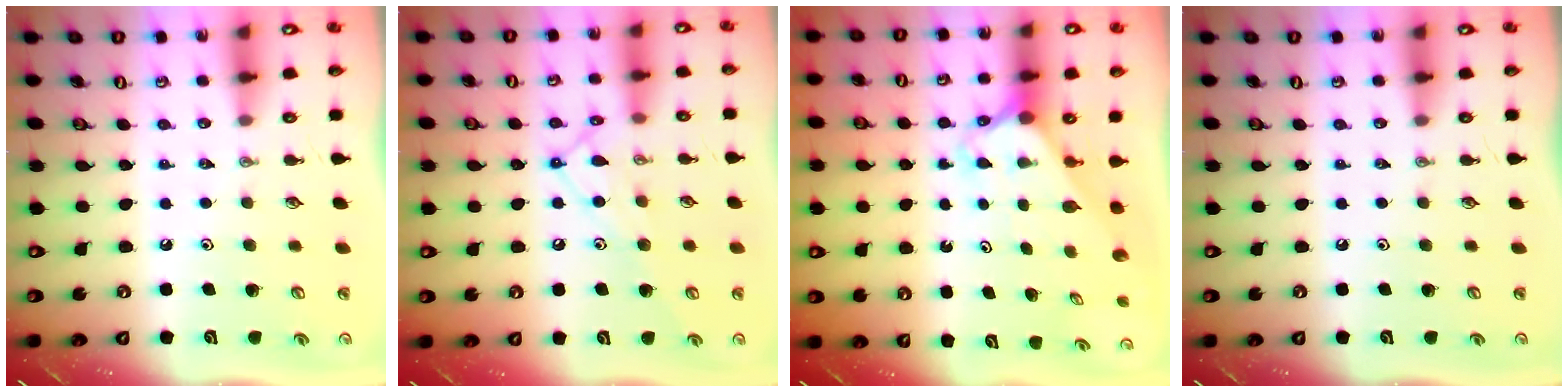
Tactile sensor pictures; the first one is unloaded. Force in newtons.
{"total": 12.9, "press": 12.9, "slide": 0.9}
{"total": 2.3, "press": 2.3, "slide": 0.2}
{"total": 0.0}